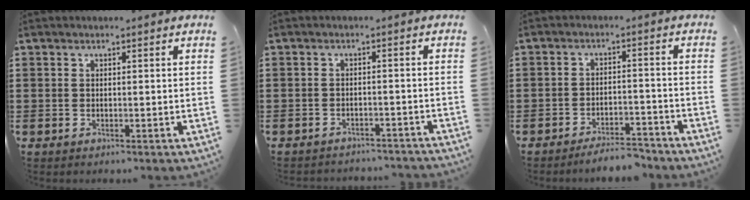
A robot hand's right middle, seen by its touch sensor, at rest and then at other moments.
{"total": 2.0, "force": [-2.0, 0.0, 0.1], "torque": [-0.009, -0.002, -0.042]}
{"total": 4.5, "force": [-4.4, 0.4, 0.7], "torque": [-0.014, 0.003, -0.089]}